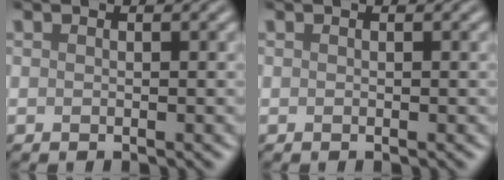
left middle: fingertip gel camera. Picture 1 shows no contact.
{"total": 0.0}